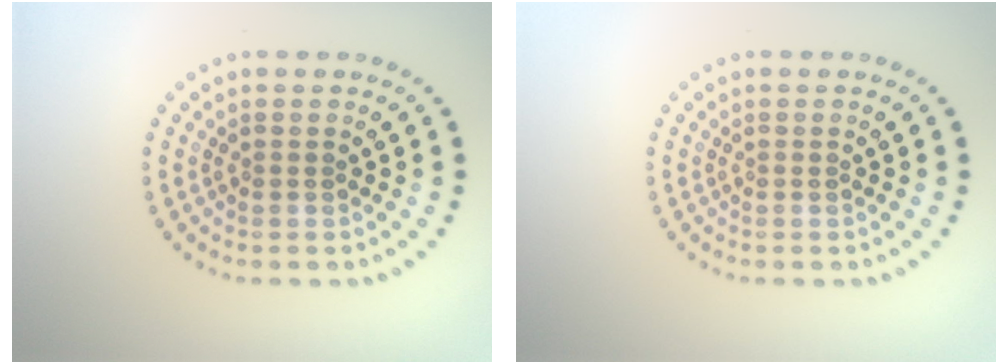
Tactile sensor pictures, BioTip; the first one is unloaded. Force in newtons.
{"total": 0.0}